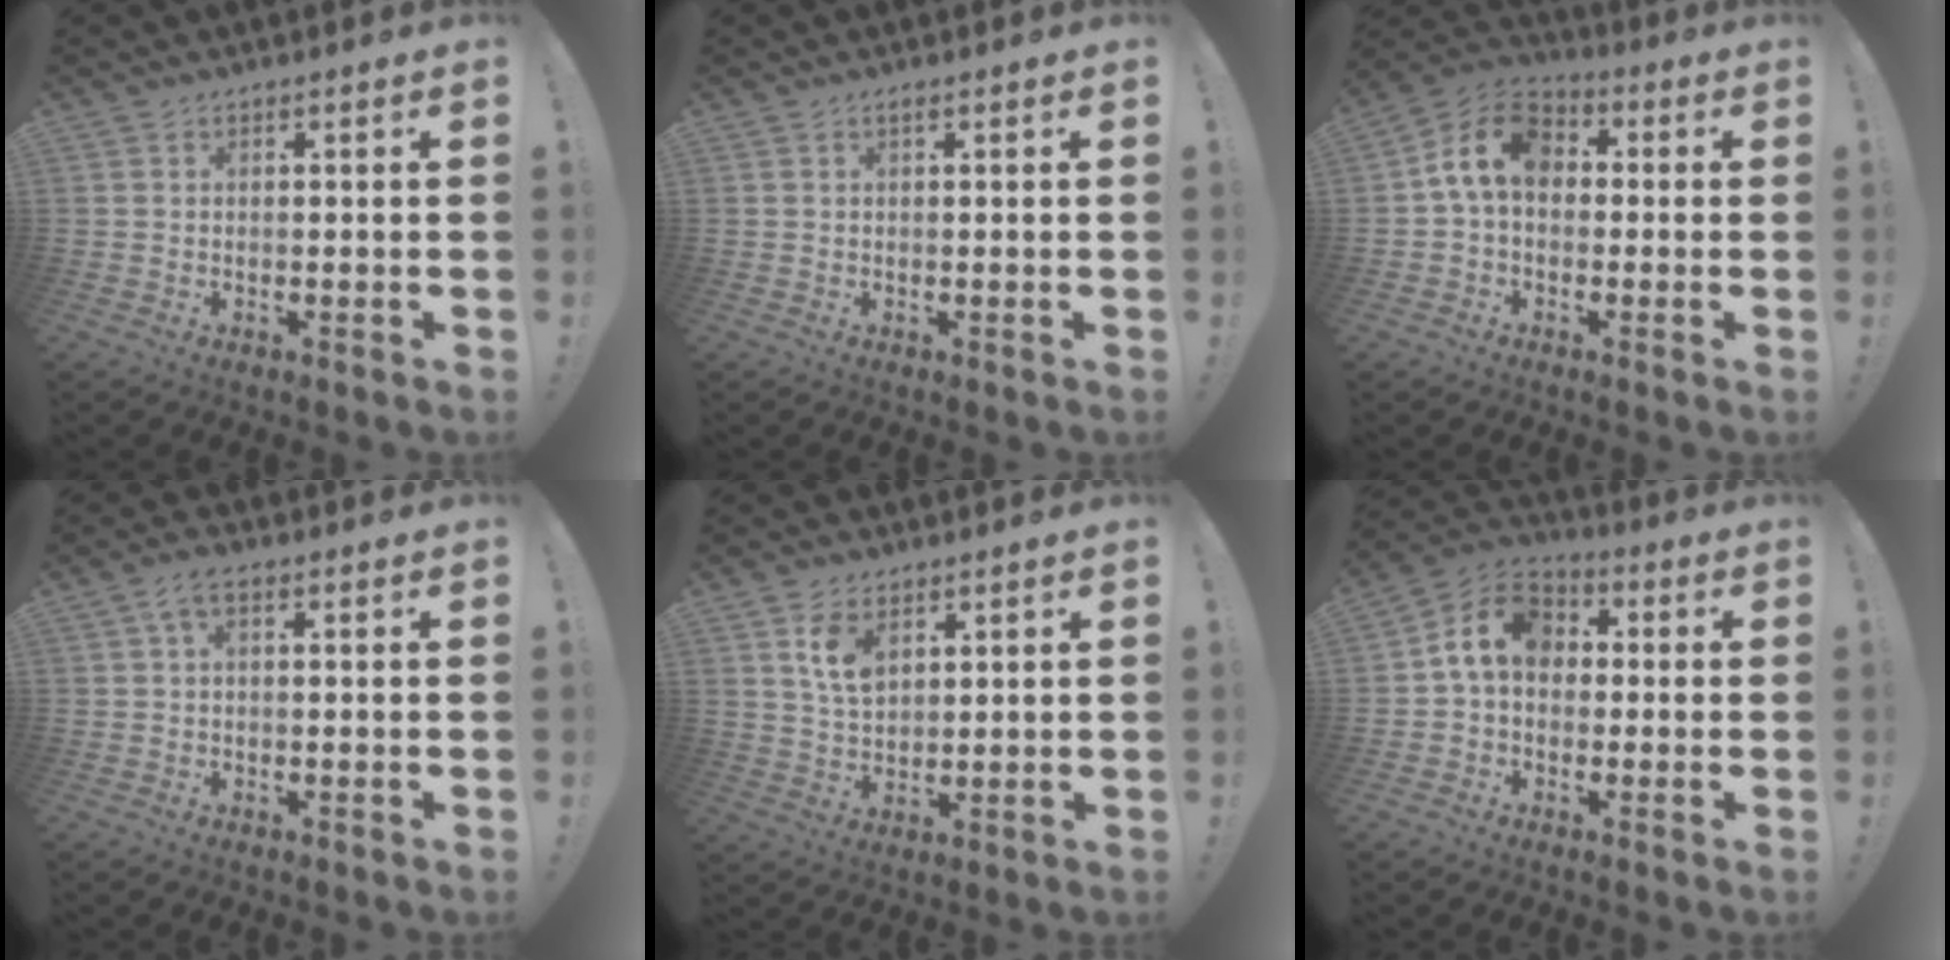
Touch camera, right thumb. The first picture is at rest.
{"total": 0.8, "force": [0.4, 0.0, 0.7], "torque": [-0.016, 0.000, 0.006]}
{"total": 11.6, "force": [1.6, 7.9, 8.4], "torque": [-0.153, 0.018, 0.034]}
{"total": 3.1, "force": [0.7, 1.2, 2.8], "torque": [-0.061, 0.005, 0.015]}
{"total": 7.6, "force": [3.8, 4.6, 4.8], "torque": [-0.079, -0.012, 0.069]}
{"total": 11.2, "force": [1.7, 8.1, 7.5], "torque": [-0.134, 0.020, 0.039]}